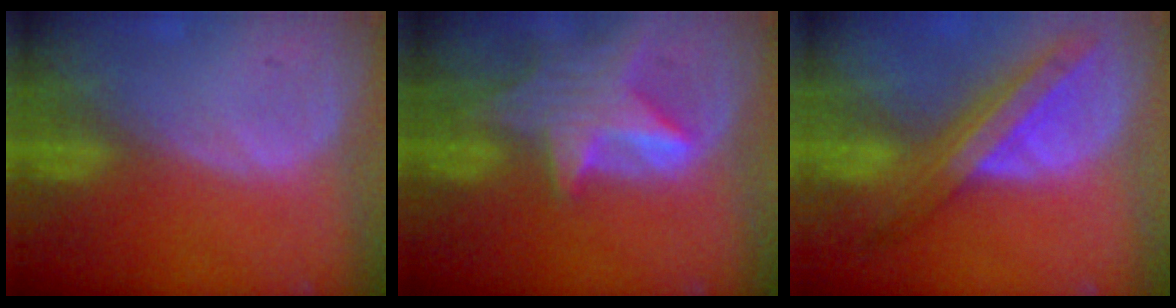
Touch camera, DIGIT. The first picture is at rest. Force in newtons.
{"total": 8.4, "press": 7.6, "slide": 3.6}
{"total": 8.1, "press": 7.2, "slide": 3.7}